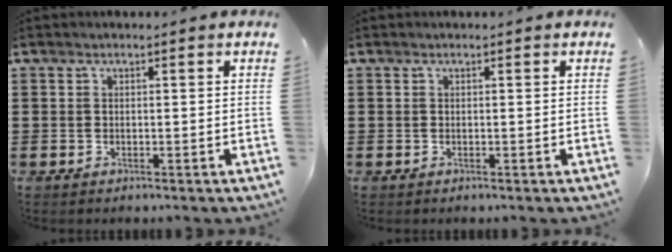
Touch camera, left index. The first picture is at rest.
{"total": 0.0}